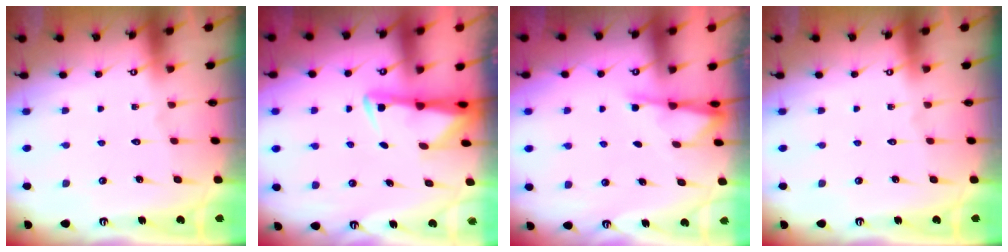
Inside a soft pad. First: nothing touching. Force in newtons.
{"total": 2.8, "press": 2.8, "slide": 0.4}
{"total": 2.3, "press": 2.2, "slide": 0.3}
{"total": 0.0}